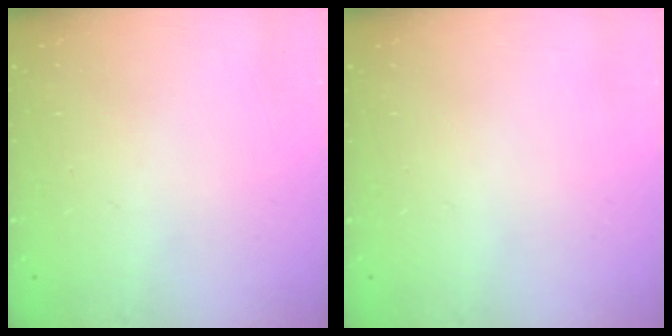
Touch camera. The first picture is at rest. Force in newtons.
{"total": 0.0}